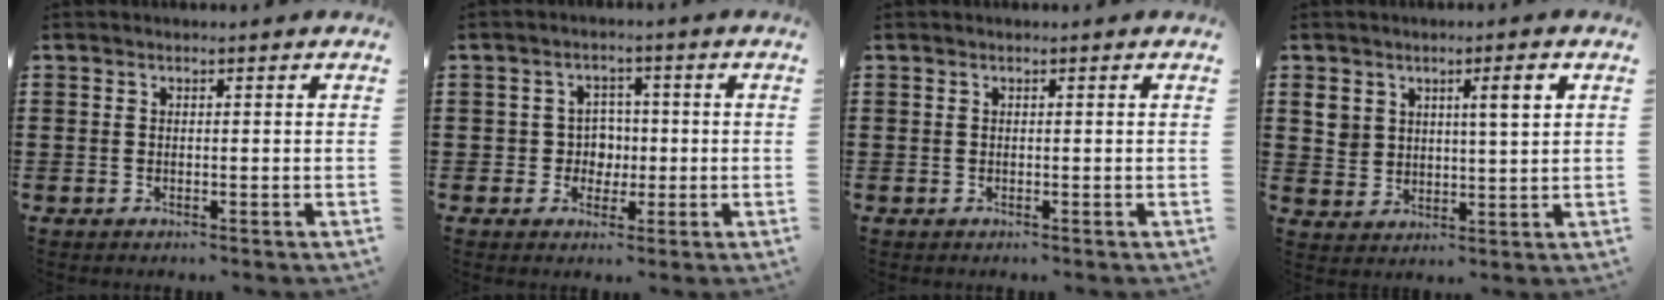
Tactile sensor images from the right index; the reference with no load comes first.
{"total": 3.7, "force": [-0.4, 3.5, 1.1], "torque": [-0.038, 0.007, -0.012]}
{"total": 0.0}
{"total": 5.4, "force": [2.4, 2.9, 3.8], "torque": [-0.073, 0.006, 0.038]}